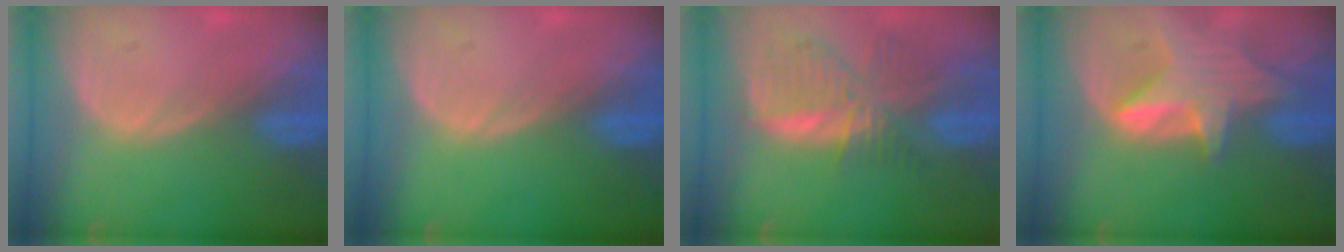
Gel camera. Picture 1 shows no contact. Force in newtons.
{"total": 0.0}
{"total": 8.7, "press": 7.5, "slide": 4.3}
{"total": 7.1, "press": 6.8, "slide": 1.9}